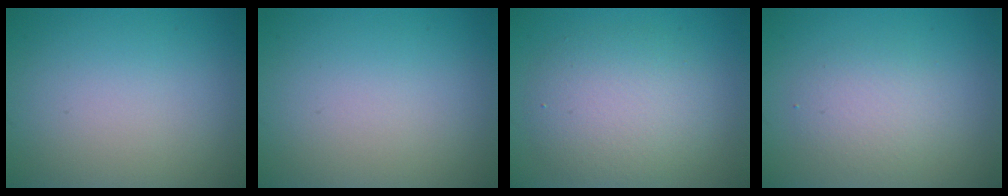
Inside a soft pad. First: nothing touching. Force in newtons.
{"total": 0.0}
{"total": 4.8, "press": 4.8, "slide": 0.3}
{"total": 2.8, "press": 2.8, "slide": 0.1}